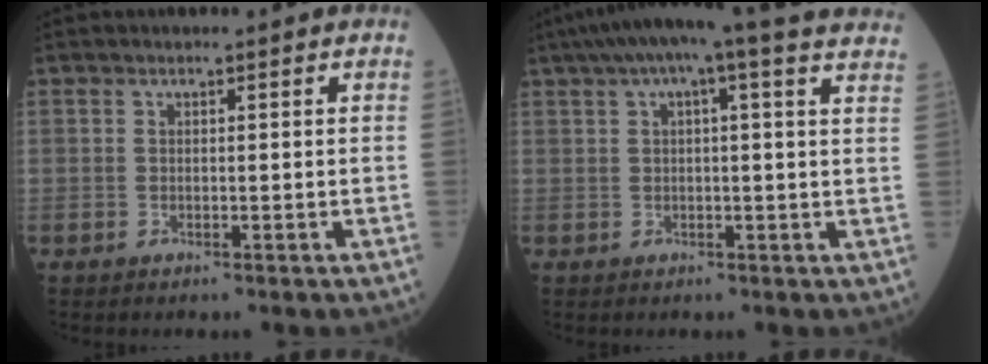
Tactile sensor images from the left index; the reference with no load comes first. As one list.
[{"total": 17.3, "force": [13.8, 1.2, 10.4], "torque": [-0.169, 0.054, 0.166]}]